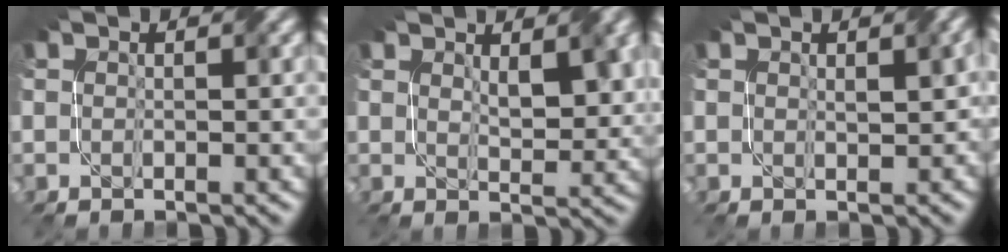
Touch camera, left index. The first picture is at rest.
{"total": 3.4, "force": [1.7, 1.2, 2.7], "torque": [-0.044, 0.002, 0.040]}
{"total": 1.7, "force": [0.4, 0.9, 1.4], "torque": [-0.014, 0.004, 0.018]}